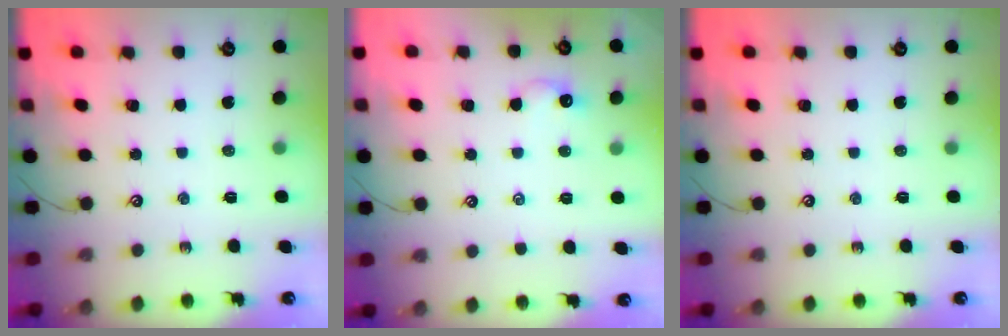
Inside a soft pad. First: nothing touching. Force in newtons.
{"total": 1.7, "press": 1.6, "slide": 0.4}
{"total": 0.0}